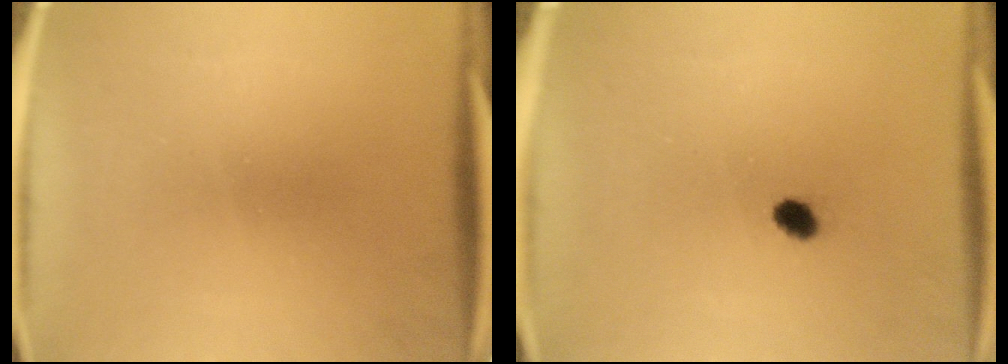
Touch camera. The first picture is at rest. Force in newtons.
{"total": 1.7}